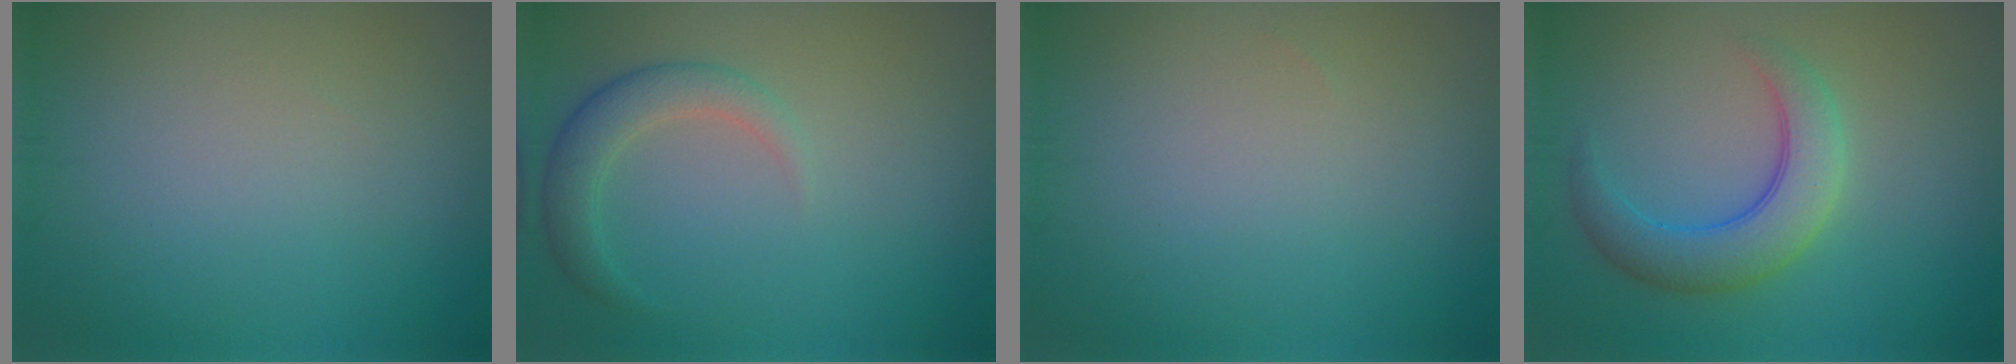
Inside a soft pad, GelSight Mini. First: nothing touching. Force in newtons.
{"total": 2.7, "press": 2.7, "slide": 0.1}
{"total": 0.0}
{"total": 4.5, "press": 4.5, "slide": 0.3}